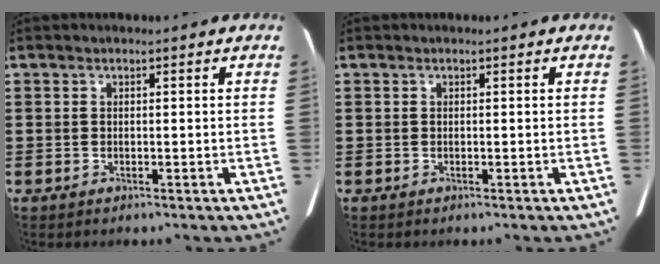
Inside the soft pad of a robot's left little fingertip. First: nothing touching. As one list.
[{"total": 0.0}]